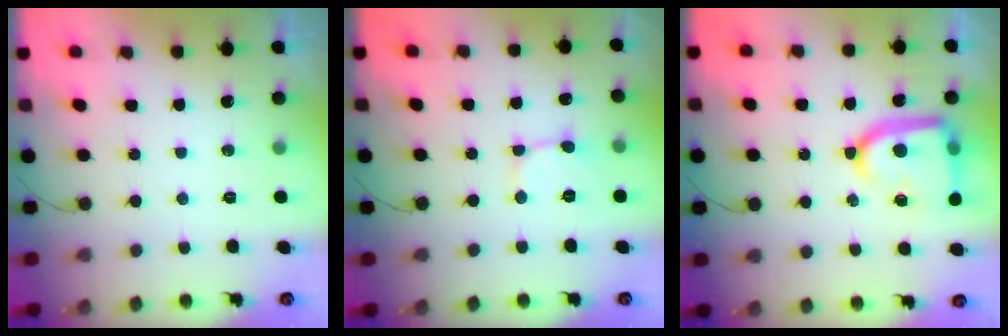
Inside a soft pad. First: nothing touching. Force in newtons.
{"total": 2.9, "press": 2.9, "slide": 0.2}
{"total": 16.1, "press": 16.1, "slide": 1.7}